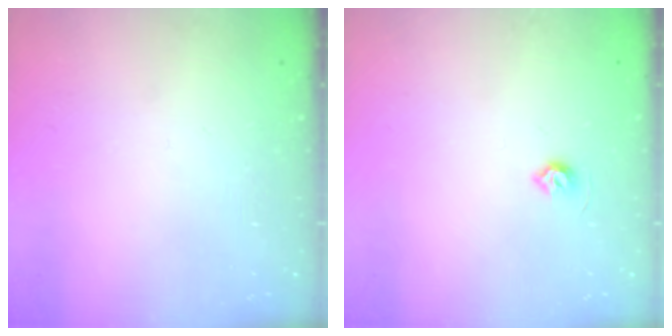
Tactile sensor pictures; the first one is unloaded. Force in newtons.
{"total": 4.5, "press": 4.5, "slide": 0.7}